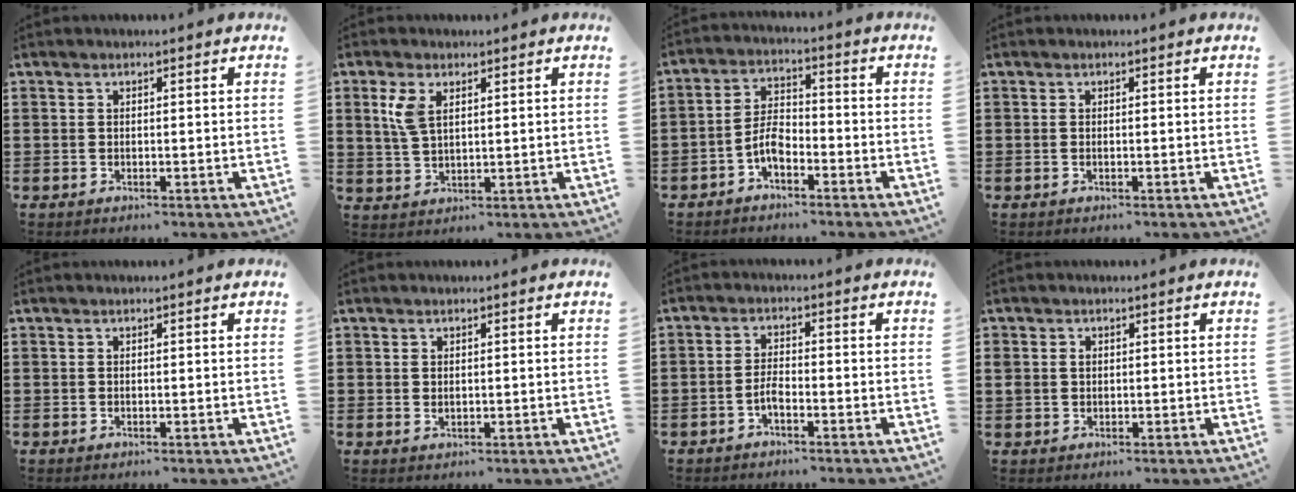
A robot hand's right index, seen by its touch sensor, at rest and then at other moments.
{"total": 4.1, "force": [1.8, 2.0, 3.1], "torque": [-0.068, 0.007, 0.032]}
{"total": 4.7, "force": [-2.5, 2.2, 3.3], "torque": [-0.080, 0.003, -0.054]}
{"total": 0.0}
{"total": 0.0}
{"total": 0.7, "force": [0.3, 0.5, 0.4], "torque": [-0.009, 0.005, 0.005]}
{"total": 2.5, "force": [-1.5, 0.8, 1.8], "torque": [-0.043, 0.002, -0.032]}
{"total": 1.3, "force": [0.3, 1.2, 0.5], "torque": [-0.012, 0.007, 0.006]}